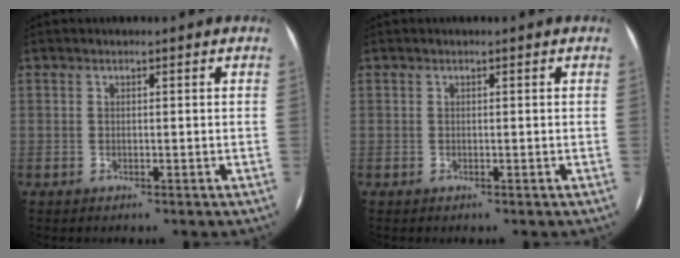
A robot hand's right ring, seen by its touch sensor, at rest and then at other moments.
{"total": 0.0}